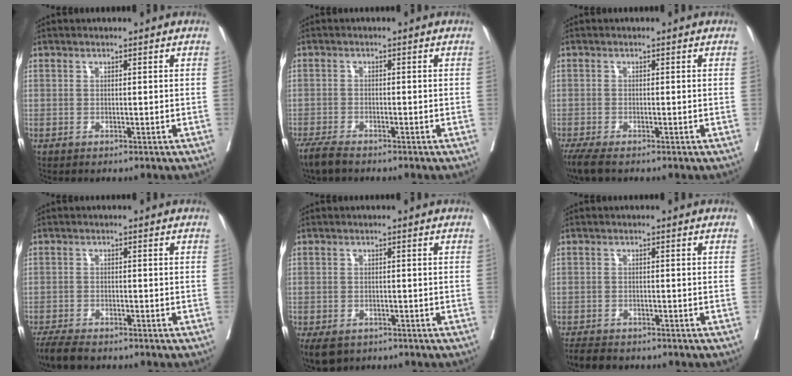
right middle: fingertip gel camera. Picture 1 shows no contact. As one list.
[{"total": 3.9, "force": [-3.3, 0.8, 2.1], "torque": [-0.042, -0.011, -0.059]}, {"total": 4.0, "force": [-3.1, 0.8, 2.4], "torque": [-0.046, -0.014, -0.054]}, {"total": 5.0, "force": [-4.2, 1.1, 2.3], "torque": [-0.042, -0.013, -0.073]}, {"total": 5.5, "force": [-3.8, 3.3, 2.3], "torque": [-0.035, -0.006, -0.056]}, {"total": 4.5, "force": [-3.9, 1.6, 1.5], "torque": [-0.027, -0.009, -0.062]}]